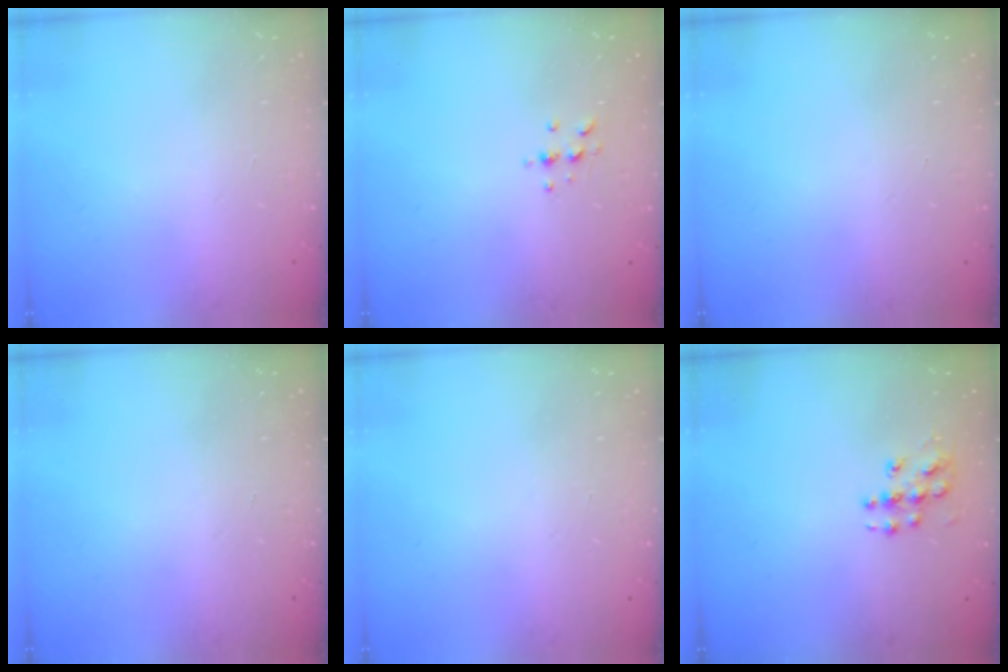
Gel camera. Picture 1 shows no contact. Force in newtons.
{"total": 3.5, "press": 3.4, "slide": 0.3}
{"total": 0.0}
{"total": 0.0}
{"total": 0.0}
{"total": 6.1, "press": 6.1, "slide": 0.4}